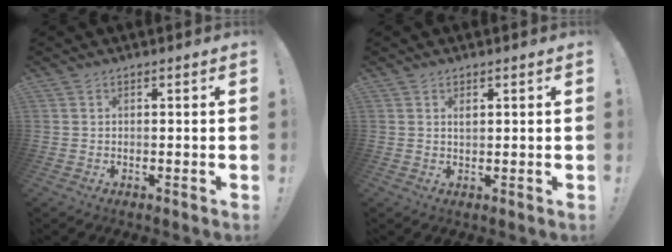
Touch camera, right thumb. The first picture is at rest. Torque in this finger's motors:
{"motor_torque": [-0.37, -0.08, -0.24, 0.20, 0.01]}